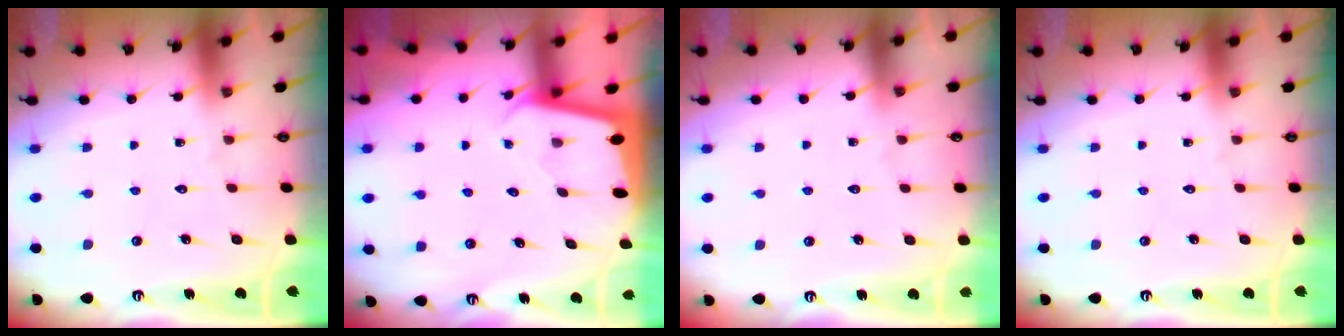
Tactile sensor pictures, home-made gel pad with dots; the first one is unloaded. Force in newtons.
{"total": 1.9, "press": 1.9, "slide": 0.1}
{"total": 2.4, "press": 2.3, "slide": 0.4}
{"total": 0.0}